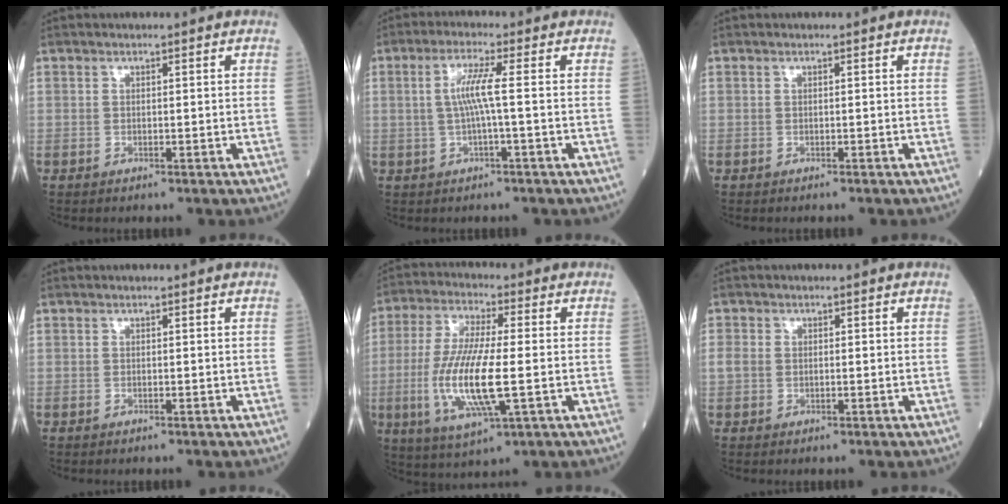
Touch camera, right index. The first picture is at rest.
{"total": 4.5, "force": [0.0, -0.6, 4.5], "torque": [-0.092, 0.007, 0.002]}
{"total": 1.0, "force": [-0.9, -0.1, 0.4], "torque": [-0.006, 0.000, -0.011]}
{"total": 0.0}
{"total": 13.2, "force": [-2.3, 2.1, 12.9], "torque": [-0.270, -0.016, -0.042]}
{"total": 1.8, "force": [-0.1, 1.4, 1.1], "torque": [-0.034, 0.012, 0.000]}